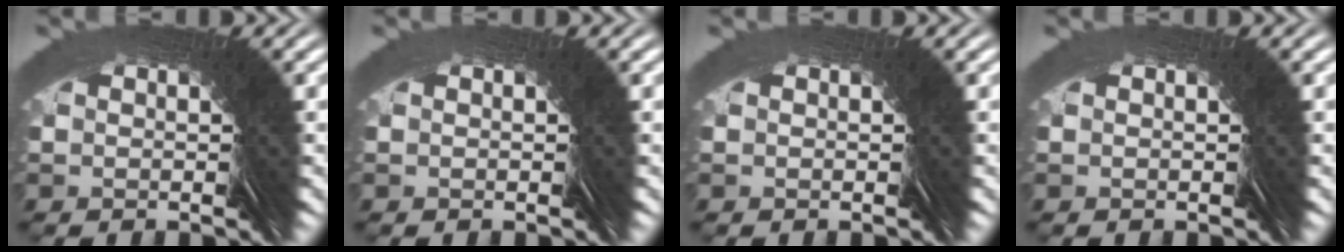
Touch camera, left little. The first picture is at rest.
{"total": 0.0}
{"total": 0.0}
{"total": 0.0}